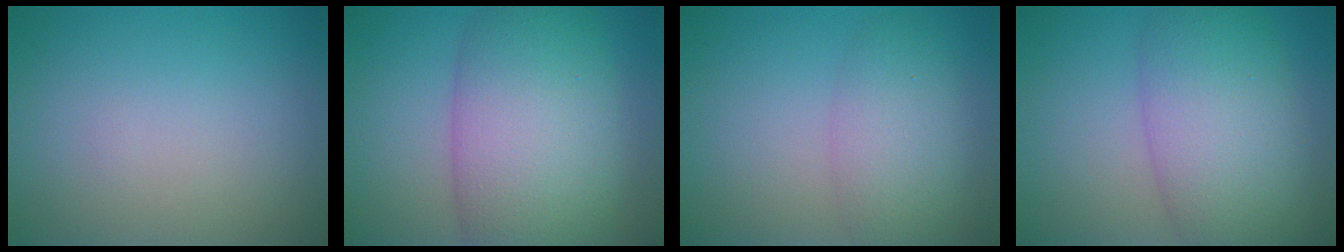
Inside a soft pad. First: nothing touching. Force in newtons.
{"total": 11.1, "press": 11.1, "slide": 0.4}
{"total": 4.2, "press": 4.1, "slide": 0.3}
{"total": 8.7, "press": 8.7, "slide": 0.4}